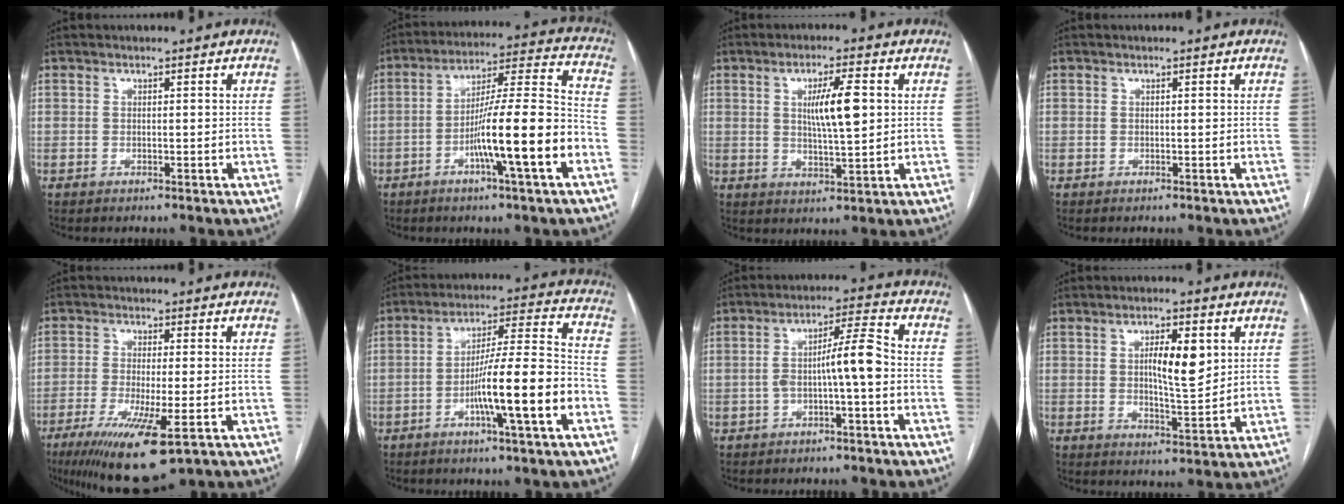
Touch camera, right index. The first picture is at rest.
{"total": 15.1, "force": [-5.6, -0.1, 14.1], "torque": [-0.234, 0.007, -0.091]}
{"total": 7.3, "force": [1.5, 1.0, 7.1], "torque": [-0.121, 0.001, 0.028]}
{"total": 0.0}
{"total": 12.2, "force": [-6.2, 1.7, 10.4], "torque": [-0.180, -0.037, -0.098]}
{"total": 13.6, "force": [-5.1, -0.2, 12.7], "torque": [-0.212, 0.006, -0.083]}
{"total": 6.5, "force": [-1.4, 0.2, 6.3], "torque": [-0.107, 0.027, -0.020]}
{"total": 7.2, "force": [1.9, 1.8, 6.7], "torque": [-0.110, 0.000, 0.034]}